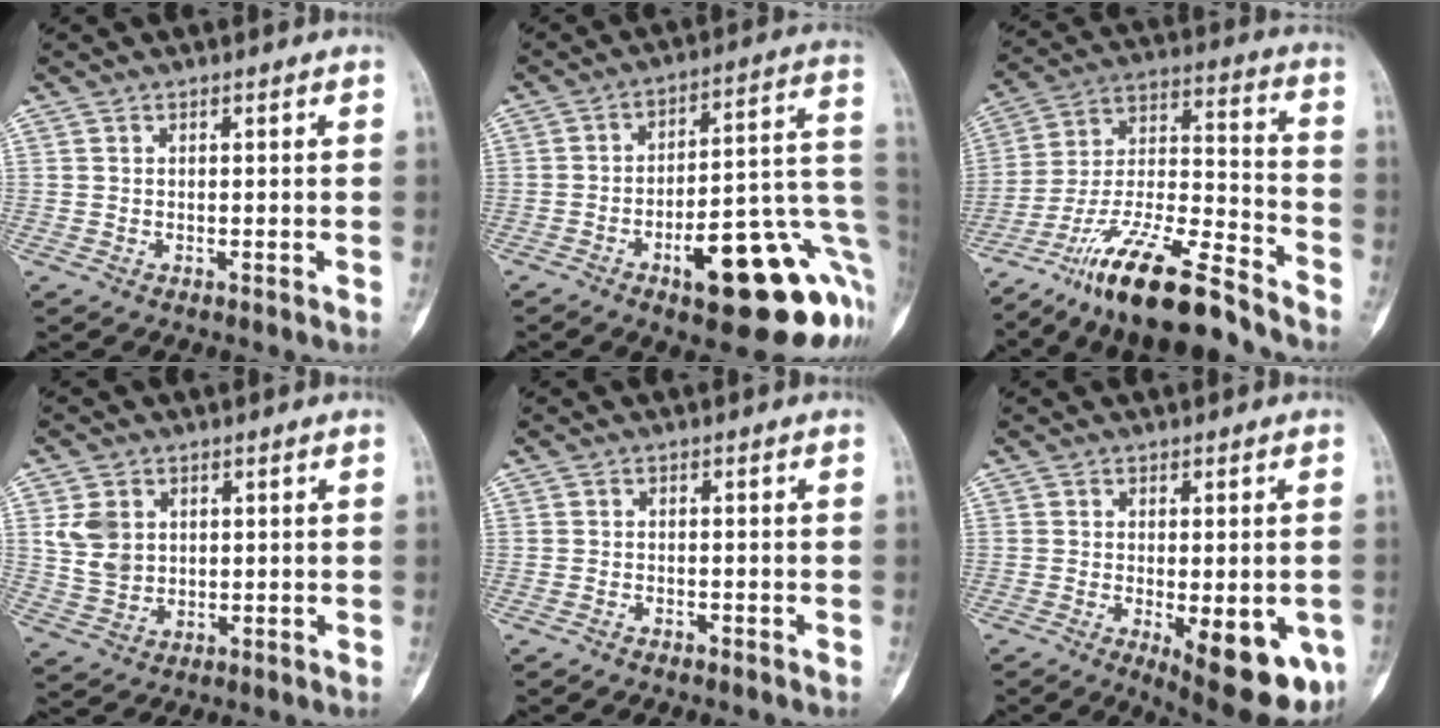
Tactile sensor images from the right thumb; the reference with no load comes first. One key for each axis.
{"total": 24.1, "fx": -8.4, "fy": 8.2, "fz": 21.1, "tx": -0.201, "ty": 0.051, "tz": -0.104}
{"total": 19.7, "fx": -15.5, "fy": 4.0, "fz": 11.6, "tx": -0.222, "ty": 0.082, "tz": -0.280}
{"total": 6.5, "fx": 1.8, "fy": 5.1, "fz": 3.6, "tx": -0.052, "ty": -0.005, "tz": 0.047}
{"total": 1.0, "fx": -0.9, "fy": 0.4, "fz": 0.3, "tx": -0.006, "ty": 0.005, "tz": -0.014}
{"total": 14.1, "fx": -5.1, "fy": 5.3, "fz": 12.0, "tx": -0.115, "ty": -0.007, "tz": -0.054}